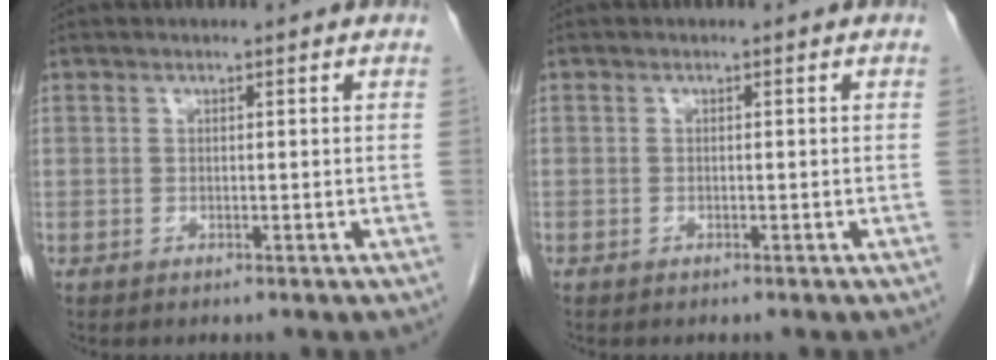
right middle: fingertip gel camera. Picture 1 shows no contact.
{"total": 0.0}